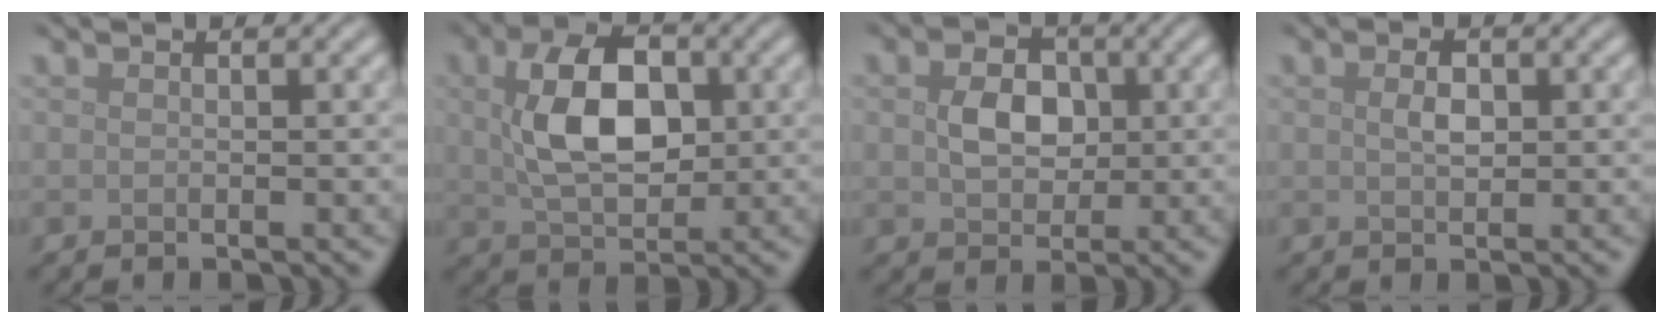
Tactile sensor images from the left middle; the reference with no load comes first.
{"total": 7.4, "force": [1.1, 4.4, 5.8], "torque": [-0.111, 0.007, 0.018]}
{"total": 3.6, "force": [0.4, 2.8, 2.3], "torque": [-0.049, 0.000, 0.003]}
{"total": 1.8, "force": [0.4, 1.0, 1.4], "torque": [-0.032, 0.001, 0.006]}